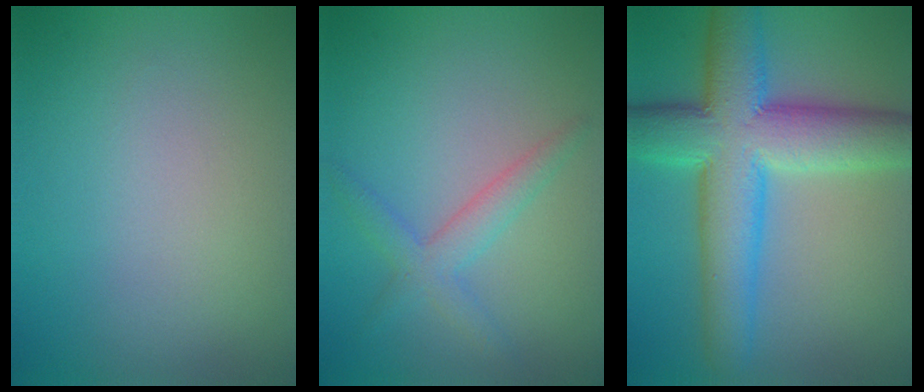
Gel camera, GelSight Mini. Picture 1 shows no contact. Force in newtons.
{"total": 2.6, "press": 2.6, "slide": 0.1}
{"total": 10.5, "press": 10.5, "slide": 0.2}